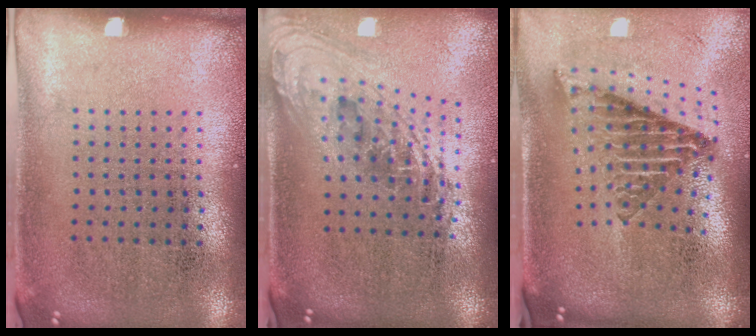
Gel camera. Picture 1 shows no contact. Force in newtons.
{"total": 2.3, "press": 1.7, "slide": 1.6}
{"total": 2.8, "press": 1.7, "slide": 2.2}